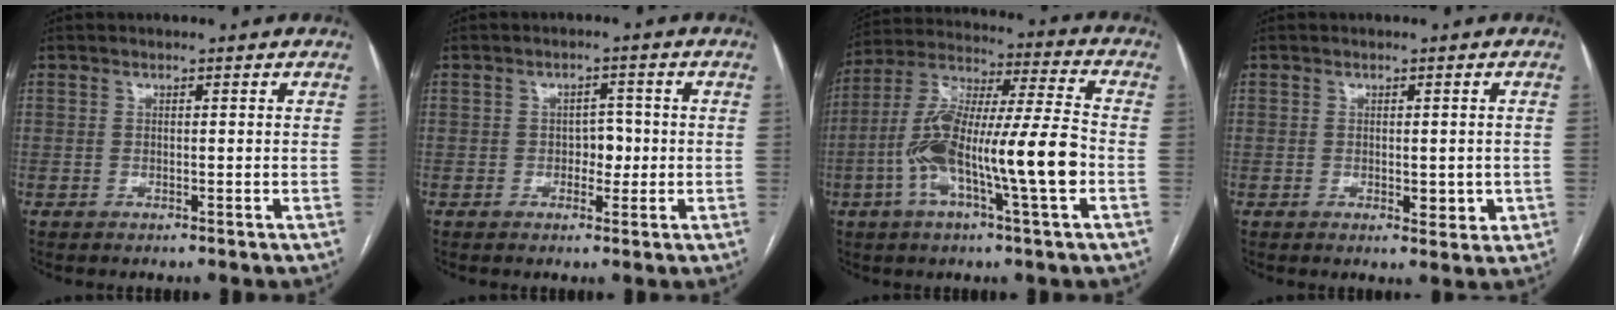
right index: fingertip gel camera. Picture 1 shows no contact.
{"total": 3.0, "force": [-0.4, 2.0, 2.2], "torque": [-0.024, 0.007, -0.005]}
{"total": 17.4, "force": [-4.5, 1.6, 16.7], "torque": [-0.318, 0.009, -0.081]}
{"total": 3.2, "force": [-0.5, 1.7, 2.6], "torque": [-0.029, -0.003, 0.001]}